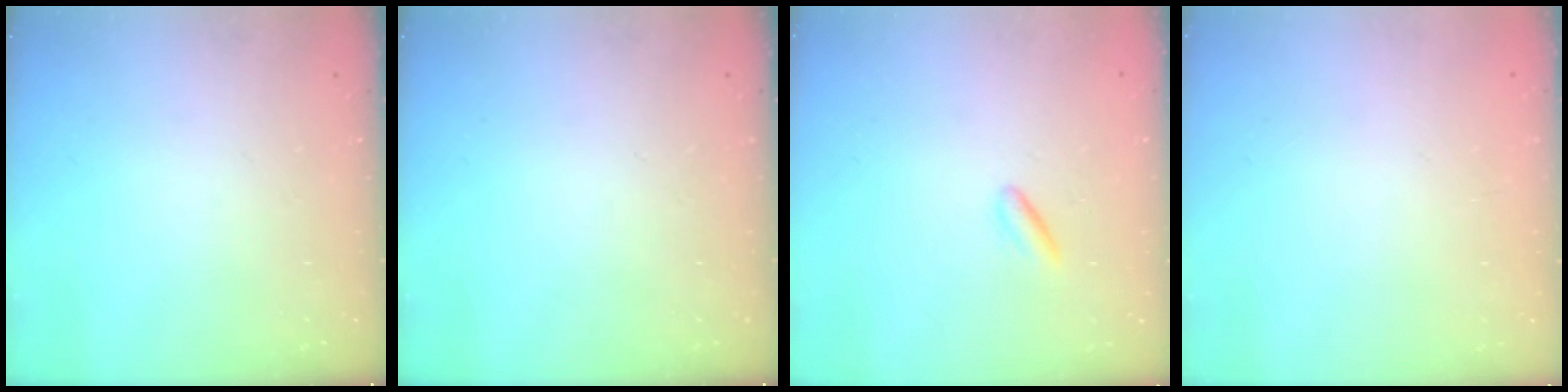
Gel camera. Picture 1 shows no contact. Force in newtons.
{"total": 0.0}
{"total": 1.7, "press": 1.6, "slide": 0.7}
{"total": 2.1, "press": 2.1, "slide": 0.1}